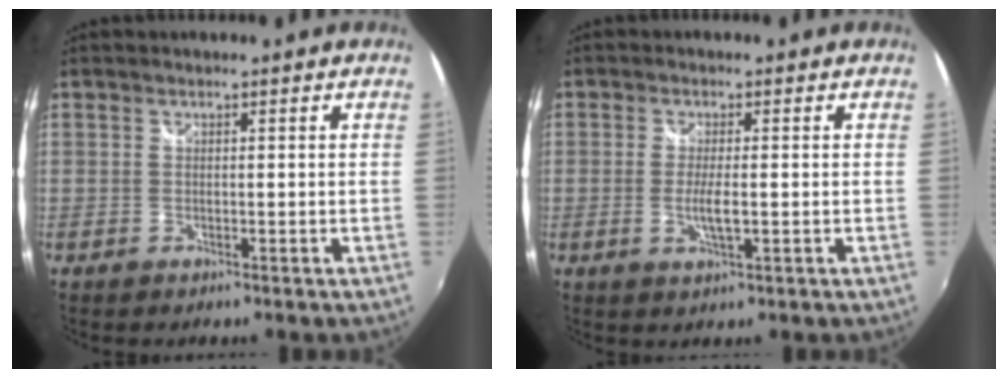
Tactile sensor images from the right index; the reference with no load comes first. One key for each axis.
{"total": 3.7, "fx": -0.7, "fy": 0.6, "fz": 3.6, "tx": -0.070, "ty": -0.008, "tz": -0.013}